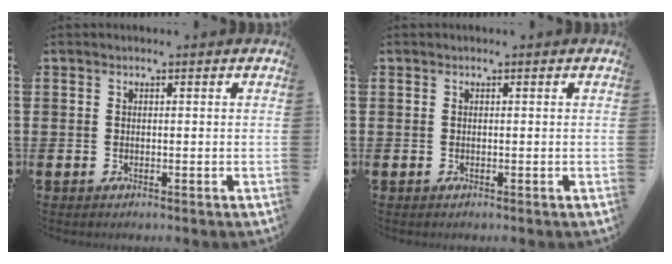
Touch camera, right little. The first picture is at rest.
{"total": 0.0}